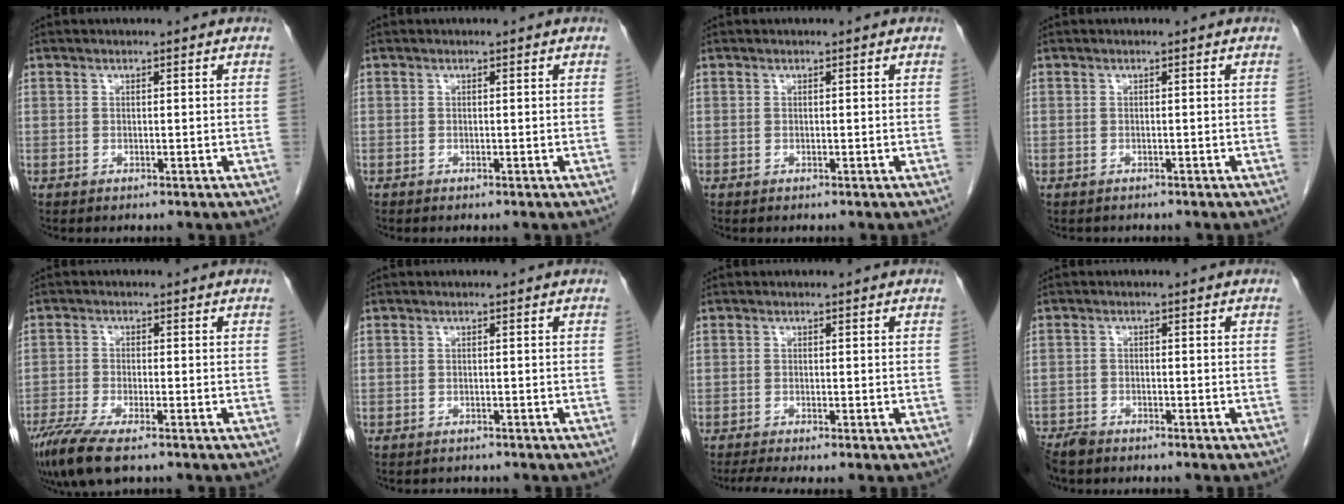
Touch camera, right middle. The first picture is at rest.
{"total": 0.0}
{"total": 0.0}
{"total": 1.1, "force": [-1.0, 0.5, 0.2], "torque": [-0.011, -0.001, -0.013]}
{"total": 7.8, "force": [-5.5, 1.3, 5.4], "torque": [-0.100, -0.020, -0.096]}
{"total": 1.7, "force": [-1.6, 0.7, 0.1], "torque": [-0.007, -0.002, -0.022]}
{"total": 2.3, "force": [-1.7, -0.1, 1.5], "torque": [-0.031, -0.007, -0.036]}
{"total": 4.2, "force": [-3.8, 1.3, 1.3], "torque": [-0.023, -0.010, -0.067]}